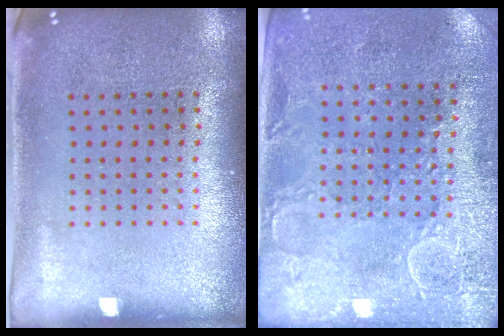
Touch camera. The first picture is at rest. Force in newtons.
{"total": 2.7, "press": 2.6, "slide": 0.8}